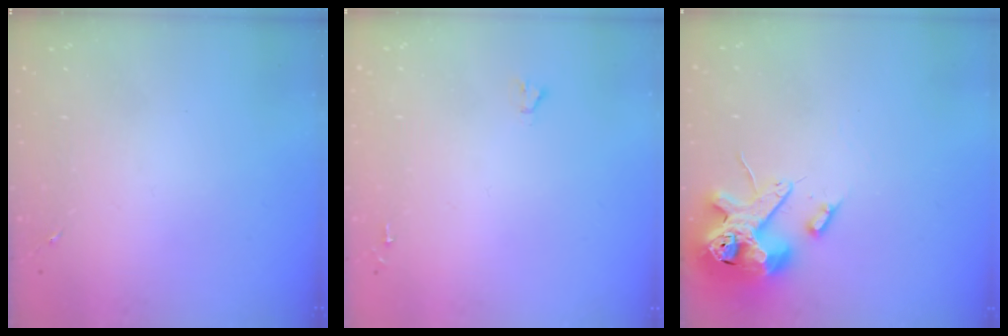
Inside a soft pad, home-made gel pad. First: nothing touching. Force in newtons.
{"total": 1.6, "press": 1.6, "slide": 0.1}
{"total": 14.2, "press": 14.0, "slide": 2.3}